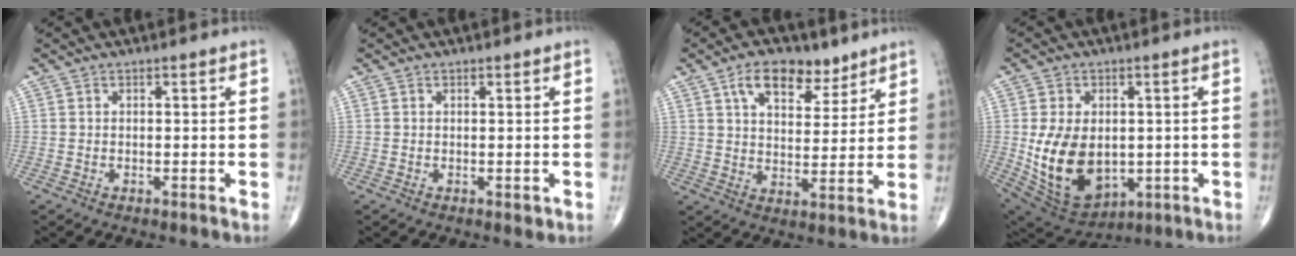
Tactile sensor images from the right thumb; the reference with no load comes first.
{"total": 0.7, "force": [0.1, 0.5, 0.5], "torque": [-0.008, -0.003, 0.004]}
{"total": 10.5, "force": [6.3, 5.8, 6.2], "torque": [-0.074, -0.030, 0.106]}
{"total": 15.6, "force": [-1.1, 10.5, 11.5], "torque": [-0.191, -0.007, 0.015]}